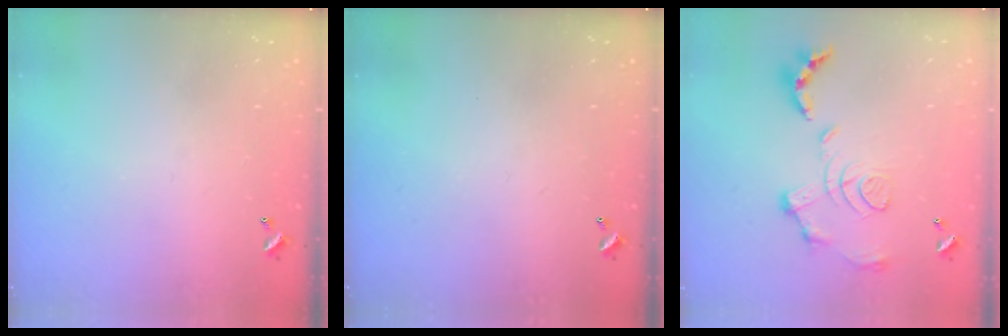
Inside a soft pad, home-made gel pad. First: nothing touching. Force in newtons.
{"total": 0.0}
{"total": 1.5, "press": 0.8, "slide": 1.3}